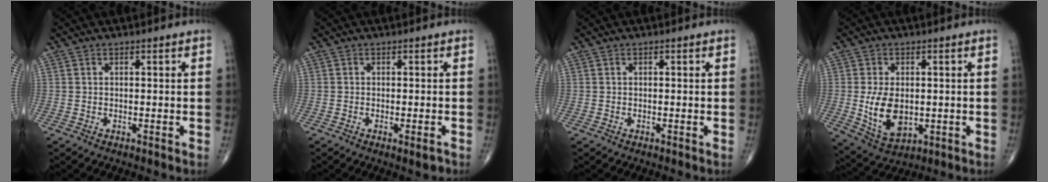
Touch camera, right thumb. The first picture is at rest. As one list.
[{"total": 1.8, "force": [-0.9, 0.5, 1.5], "torque": [-0.019, -0.002, -0.011]}, {"total": 0.0}, {"total": 9.5, "force": [-0.5, 6.0, 7.4], "torque": [-0.121, -0.012, 0.005]}]